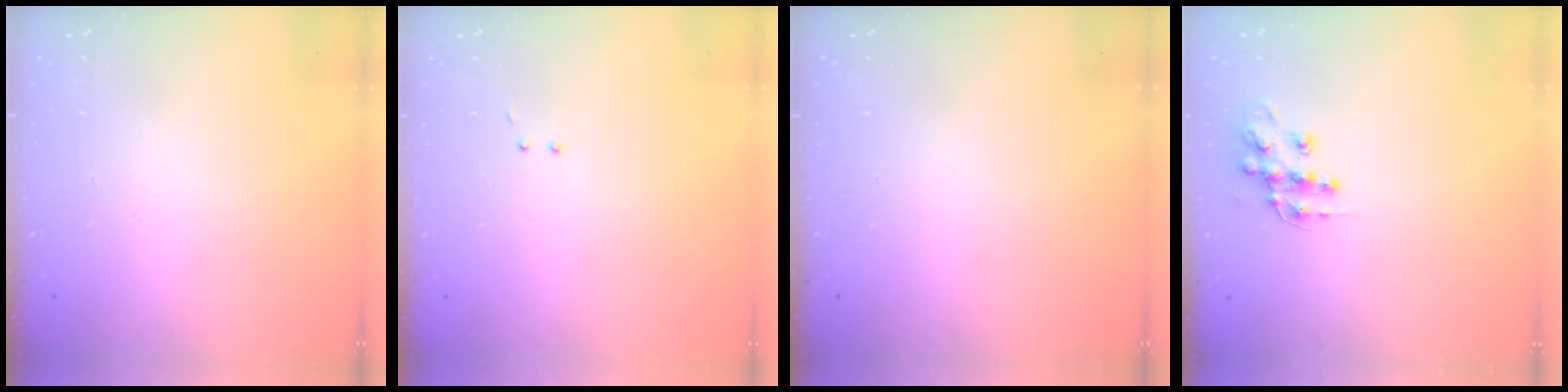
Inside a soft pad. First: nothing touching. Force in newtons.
{"total": 3.0, "press": 2.9, "slide": 0.7}
{"total": 0.0}
{"total": 10.6, "press": 10.6, "slide": 0.6}